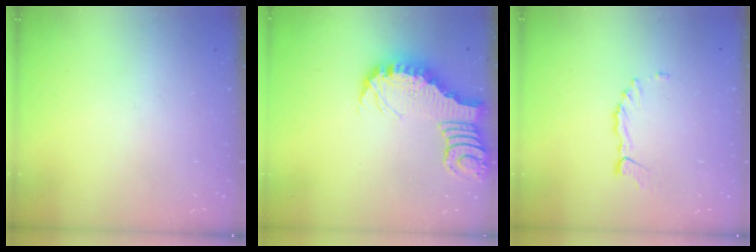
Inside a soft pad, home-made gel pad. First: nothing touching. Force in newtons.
{"total": 3.2, "press": 3.1, "slide": 0.5}
{"total": 1.5, "press": 1.5, "slide": 0.3}